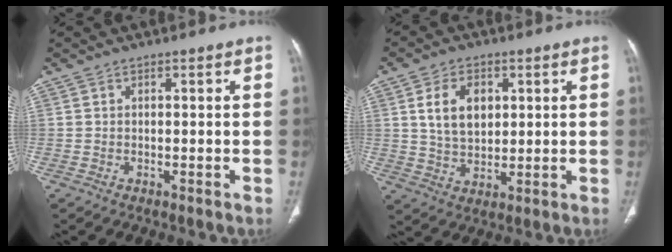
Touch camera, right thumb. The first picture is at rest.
{"total": 9.0, "force": [2.6, 6.0, 6.2], "torque": [-0.090, -0.011, 0.053]}